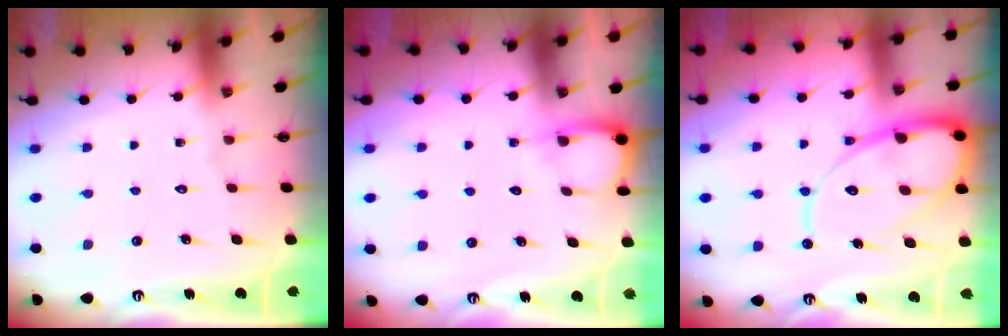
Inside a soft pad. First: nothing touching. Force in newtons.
{"total": 4.5, "press": 4.5, "slide": 0.4}
{"total": 15.9, "press": 15.8, "slide": 1.7}